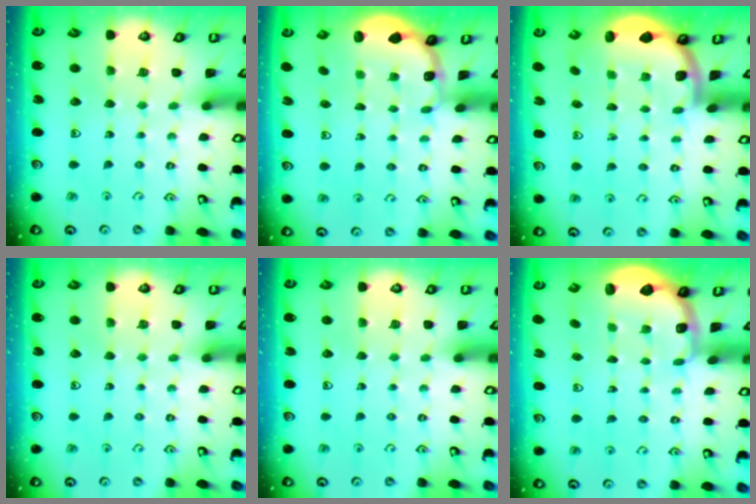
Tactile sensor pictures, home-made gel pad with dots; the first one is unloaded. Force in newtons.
{"total": 1.7, "press": 1.5, "slide": 0.7}
{"total": 1.8, "press": 1.8, "slide": 0.1}
{"total": 0.0}
{"total": 0.0}
{"total": 2.5, "press": 1.9, "slide": 1.7}